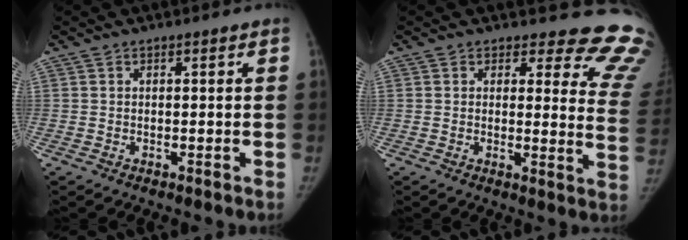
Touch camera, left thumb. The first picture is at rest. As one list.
[{"total": 15.2, "force": [14.3, 4.8, 2.2], "torque": [0.035, -0.142, 0.117]}]